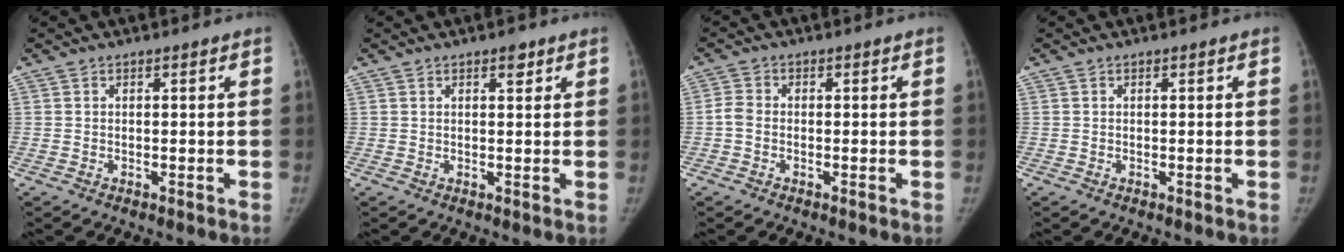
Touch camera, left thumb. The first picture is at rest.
{"total": 1.9, "force": [1.2, 0.9, 1.2], "torque": [-0.009, -0.005, 0.016]}
{"total": 2.6, "force": [-0.6, 1.9, 1.6], "torque": [-0.029, 0.005, -0.020]}
{"total": 0.0}